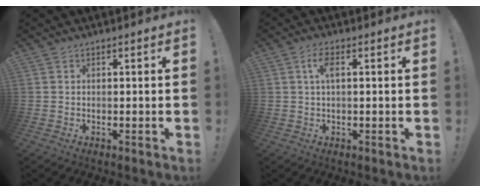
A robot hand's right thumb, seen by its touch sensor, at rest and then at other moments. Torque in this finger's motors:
{"motor_torque": [-0.35, 0.52, 0.49, -0.03, 0.21]}